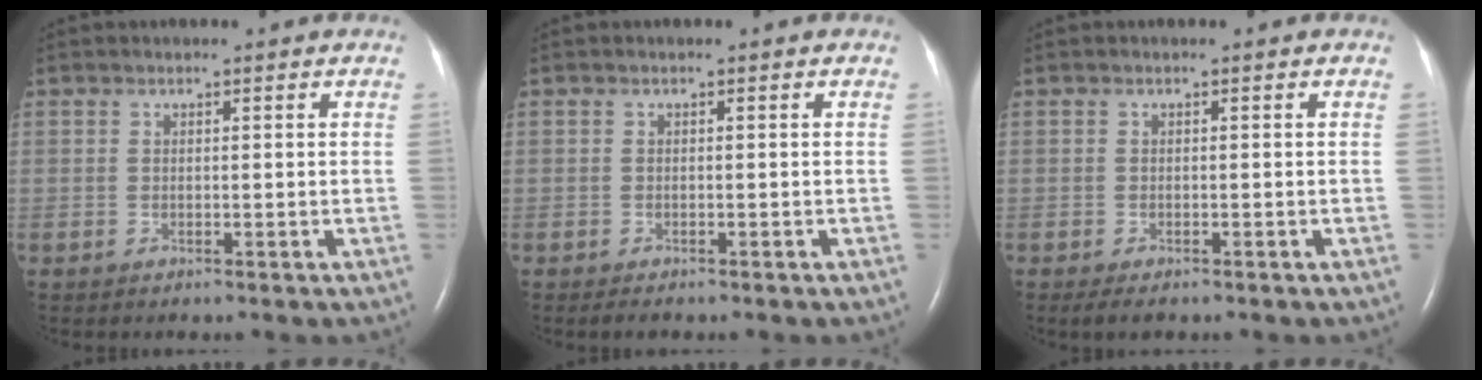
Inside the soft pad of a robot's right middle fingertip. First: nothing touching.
{"total": 0.9, "force": [-0.8, 0.3, 0.5], "torque": [-0.013, -0.003, -0.008]}
{"total": 2.0, "force": [-1.4, 0.7, 1.2], "torque": [-0.025, -0.004, -0.018]}